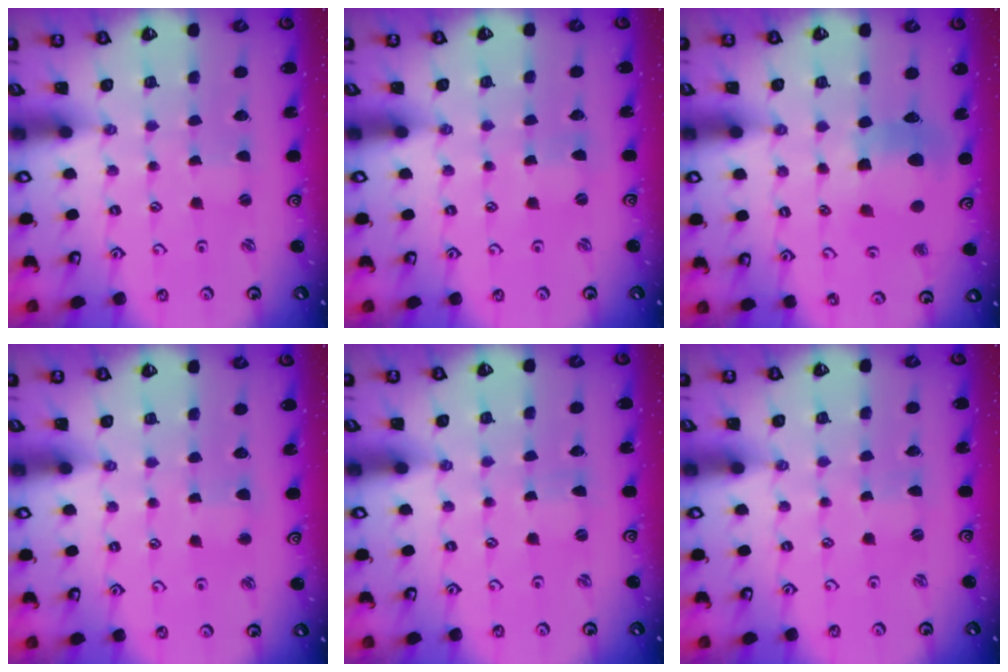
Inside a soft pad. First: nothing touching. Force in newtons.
{"total": 0.0}
{"total": 11.1, "press": 10.9, "slide": 1.6}
{"total": 3.1, "press": 3.1, "slide": 0.4}
{"total": 0.0}
{"total": 0.0}